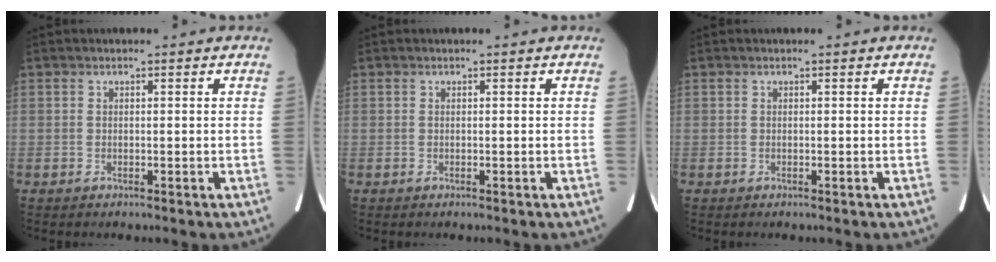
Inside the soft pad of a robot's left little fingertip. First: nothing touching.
{"total": 0.0}
{"total": 0.0}